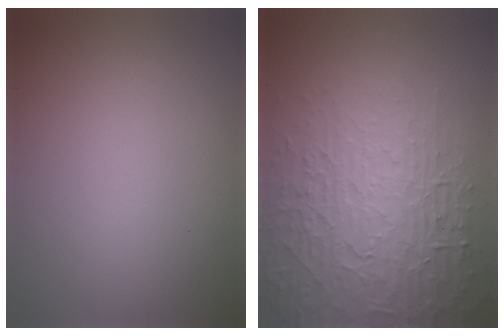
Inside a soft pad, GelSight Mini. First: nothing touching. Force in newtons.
{"total": 6.4, "press": 6.2, "slide": 1.7}